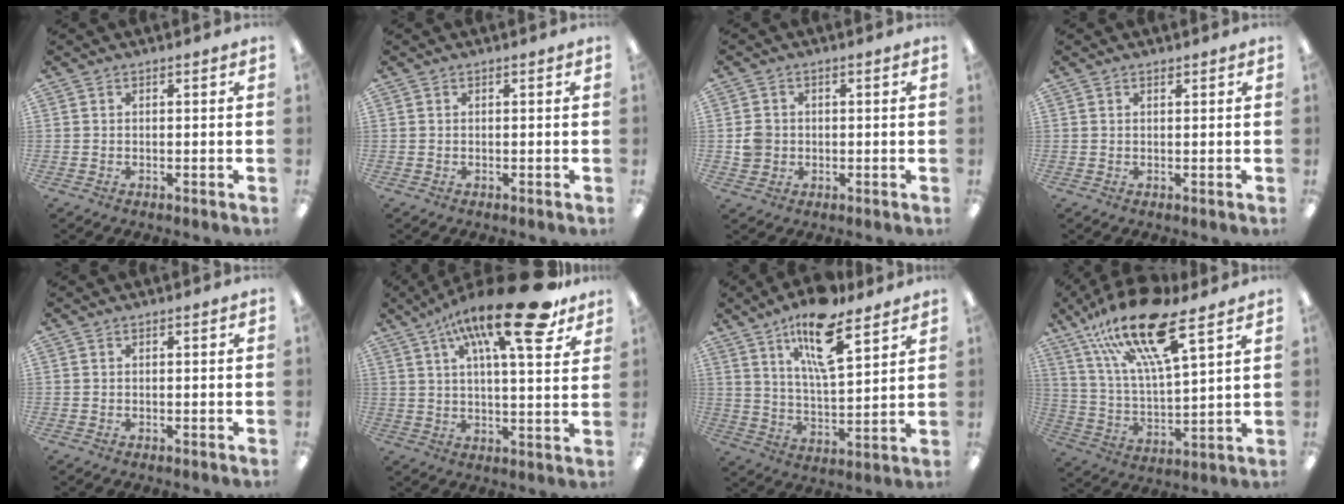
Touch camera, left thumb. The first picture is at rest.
{"total": 0.0}
{"total": 3.7, "force": [-0.3, 3.6, 0.9], "torque": [-0.011, 0.004, -0.006]}
{"total": 0.5, "force": [0.5, 0.2, 0.2], "torque": [-0.005, 0.000, 0.009]}
{"total": 0.0}
{"total": 21.0, "force": [11.9, 5.9, 16.2], "torque": [-0.253, -0.055, 0.183]}
{"total": 16.0, "force": [10.4, 5.3, 11.0], "torque": [-0.185, -0.044, 0.172]}
{"total": 20.5, "force": [13.7, 5.5, 14.2], "torque": [-0.267, -0.069, 0.230]}